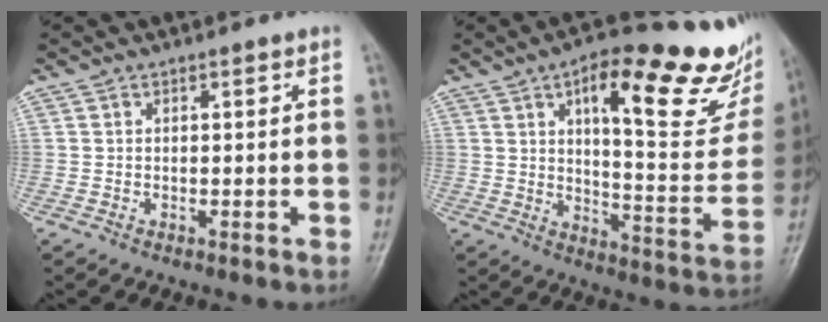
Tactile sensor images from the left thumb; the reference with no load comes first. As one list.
[{"total": 26.6, "force": [13.9, 8.4, 21.0], "torque": [-0.244, -0.032, 0.200]}]